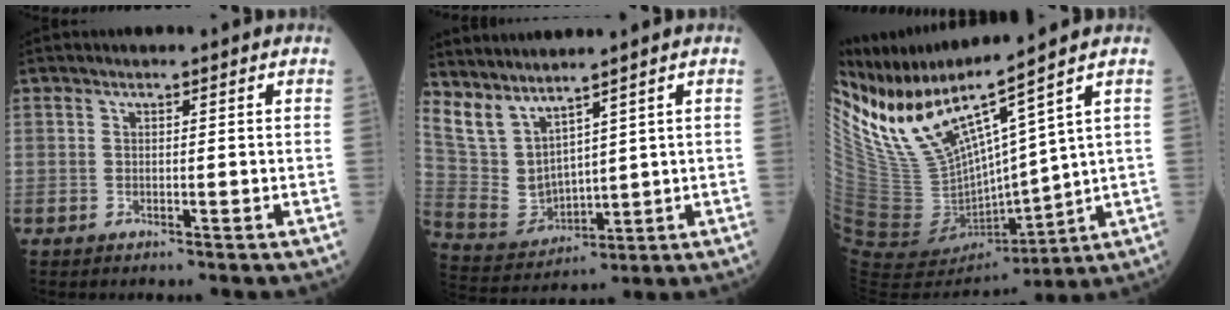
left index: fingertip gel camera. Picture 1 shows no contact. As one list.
[{"total": 7.2, "force": [6.2, 2.3, 2.8], "torque": [-0.077, -0.006, 0.155]}, {"total": 13.0, "force": [10.4, 0.5, 7.8], "torque": [-0.157, -0.029, 0.218]}]